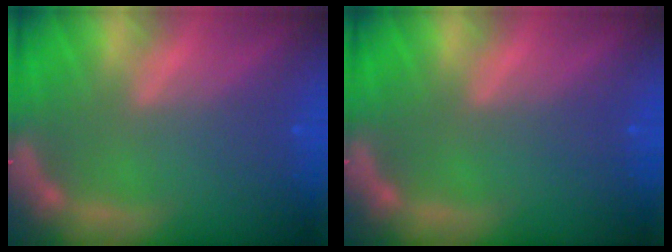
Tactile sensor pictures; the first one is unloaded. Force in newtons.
{"total": 0.0}